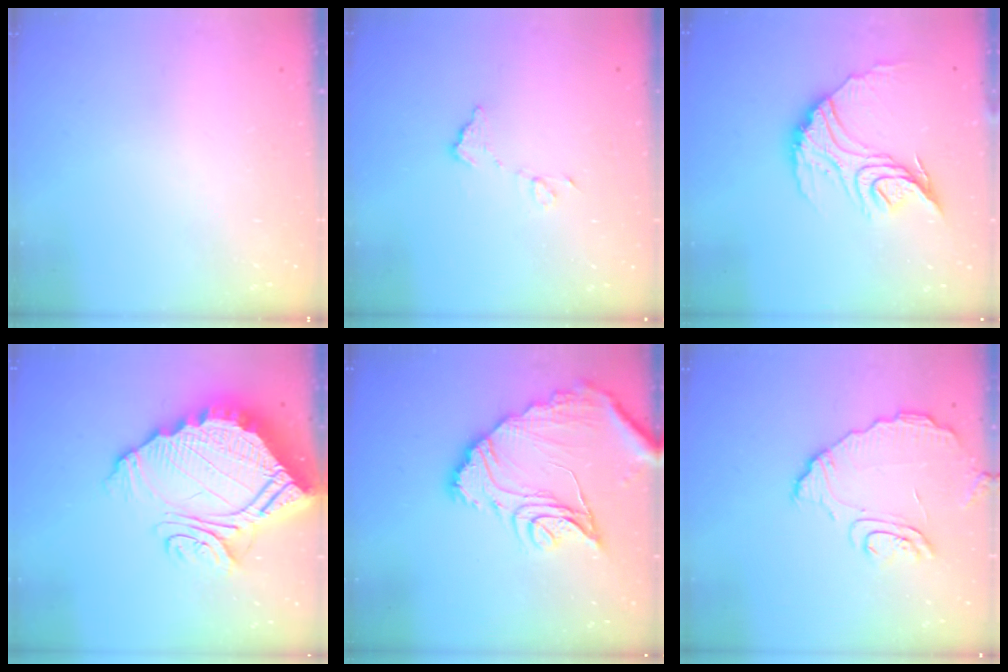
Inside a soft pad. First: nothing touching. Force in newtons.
{"total": 6.8, "press": 6.8, "slide": 0.1}
{"total": 16.7, "press": 16.6, "slide": 1.5}
{"total": 23.2, "press": 23.1, "slide": 2.4}
{"total": 17.8, "press": 17.7, "slide": 1.9}
{"total": 10.3, "press": 10.3, "slide": 0.2}